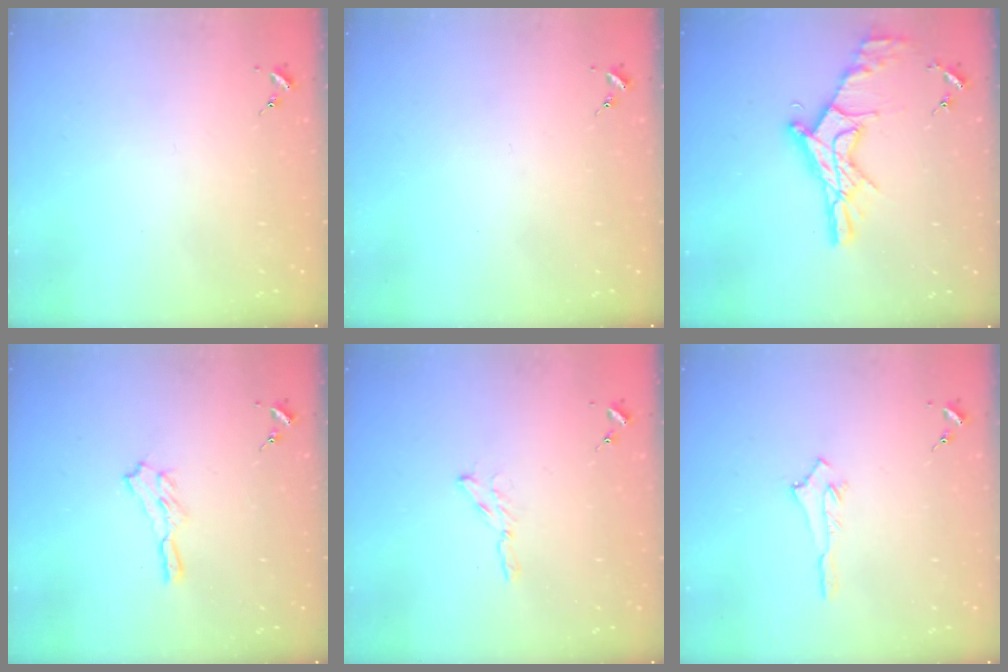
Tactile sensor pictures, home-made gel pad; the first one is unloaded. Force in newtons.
{"total": 0.0}
{"total": 17.6, "press": 17.5, "slide": 1.6}
{"total": 5.5, "press": 5.5, "slide": 0.4}
{"total": 3.1, "press": 3.1, "slide": 0.3}
{"total": 2.5, "press": 2.5, "slide": 0.4}